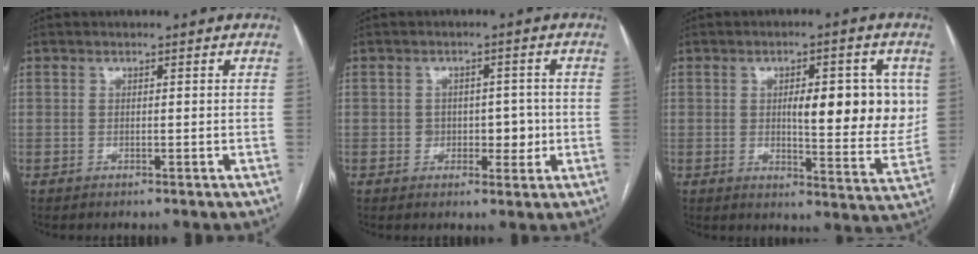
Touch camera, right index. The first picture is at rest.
{"total": 4.2, "force": [-0.5, 2.9, 3.0], "torque": [-0.028, 0.009, -0.002]}
{"total": 11.8, "force": [2.1, 3.6, 11.1], "torque": [-0.140, 0.002, 0.031]}